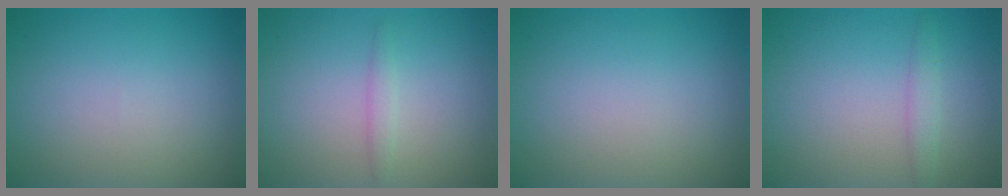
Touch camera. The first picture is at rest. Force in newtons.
{"total": 1.0, "press": 1.0, "slide": 0.0}
{"total": 0.0}
{"total": 1.5, "press": 1.5, "slide": 0.1}